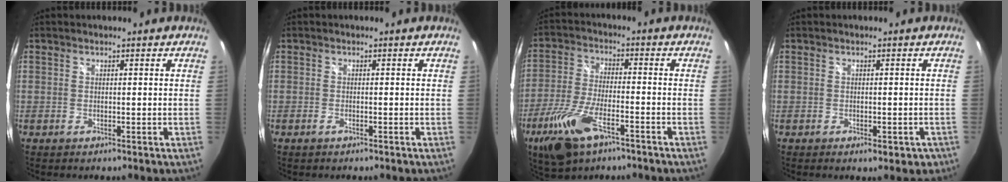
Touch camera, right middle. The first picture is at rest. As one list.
[{"total": 1.0, "force": [-0.7, 0.3, 0.7], "torque": [-0.015, -0.002, -0.012]}, {"total": 13.2, "force": [-7.5, 4.9, 9.7], "torque": [-0.214, -0.027, -0.141]}, {"total": 3.3, "force": [-1.7, 1.6, 2.4], "torque": [-0.038, -0.009, -0.018]}]